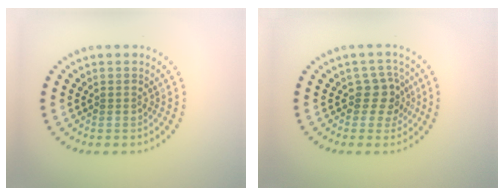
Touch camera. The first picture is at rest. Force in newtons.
{"total": 2.6, "press": 2.0, "slide": 1.6}